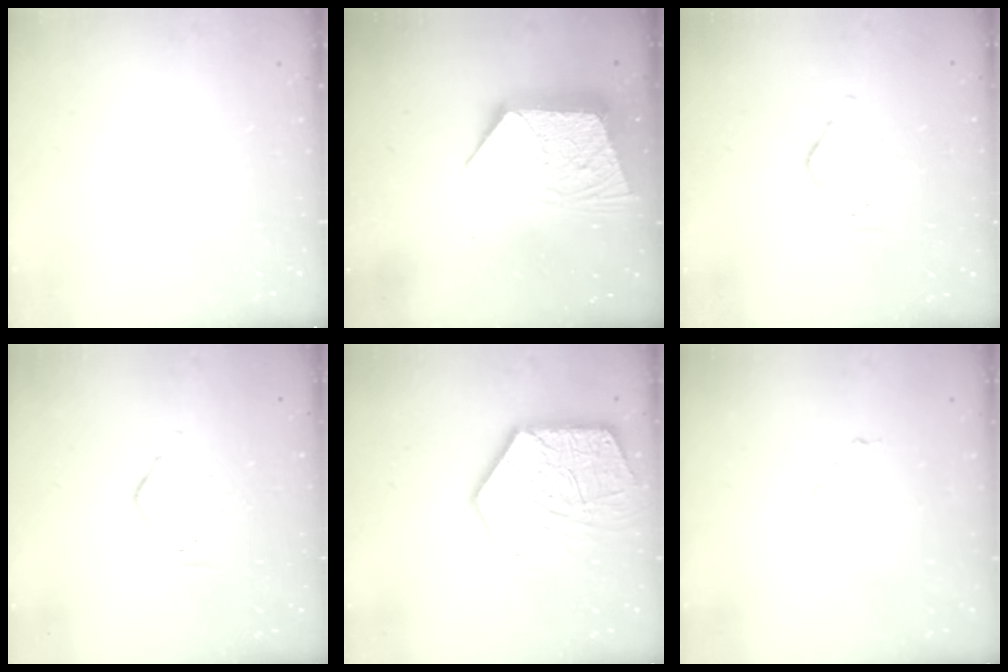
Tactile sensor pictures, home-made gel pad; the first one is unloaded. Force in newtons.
{"total": 12.3, "press": 12.2, "slide": 1.0}
{"total": 3.4, "press": 3.4, "slide": 0.3}
{"total": 3.0, "press": 3.0, "slide": 0.2}
{"total": 16.6, "press": 16.6, "slide": 1.3}
{"total": 2.9, "press": 2.9, "slide": 0.3}